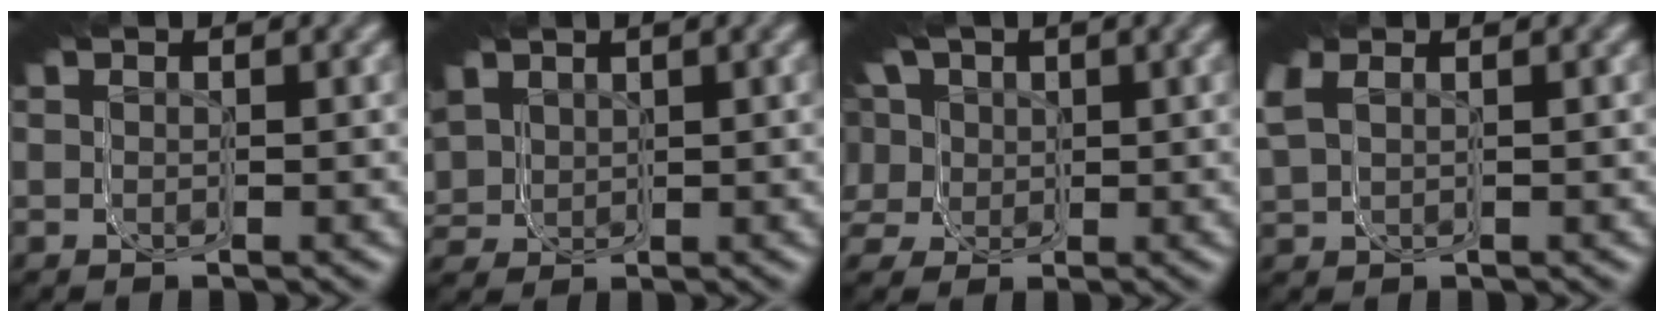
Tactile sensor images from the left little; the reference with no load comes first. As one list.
[{"total": 6.6, "force": [0.5, 5.5, 3.7], "torque": [-0.071, -0.006, 0.006]}, {"total": 10.0, "force": [0.0, 8.1, 5.9], "torque": [-0.096, -0.004, -0.013]}, {"total": 3.8, "force": [1.0, 3.0, 2.0], "torque": [-0.055, 0.009, 0.008]}]